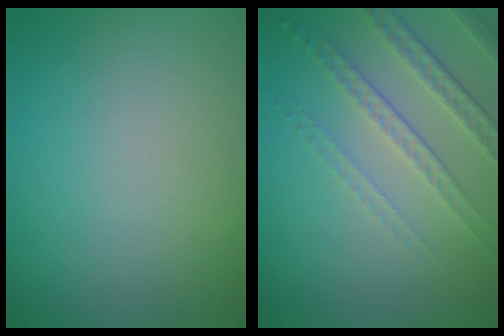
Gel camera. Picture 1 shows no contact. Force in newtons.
{"total": 4.6, "press": 3.1, "slide": 3.3}